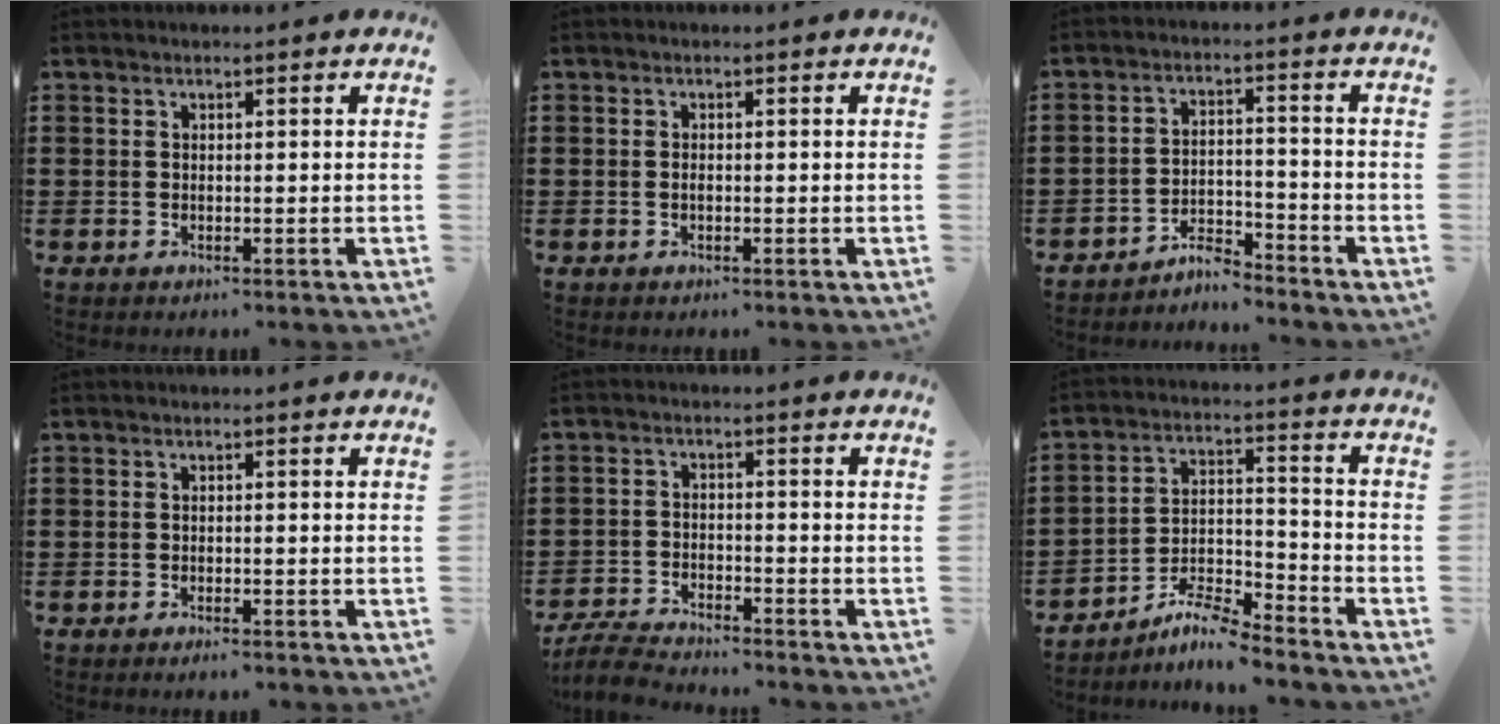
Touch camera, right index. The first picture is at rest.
{"total": 0.6, "force": [-0.2, 0.2, 0.5], "torque": [-0.012, -0.004, -0.003]}
{"total": 4.2, "force": [-4.1, 0.6, 0.8], "torque": [-0.017, 0.010, -0.084]}
{"total": 0.8, "force": [-0.8, 0.1, 0.3], "torque": [-0.008, -0.003, -0.015]}
{"total": 4.7, "force": [-4.6, 0.5, 1.0], "torque": [-0.036, -0.001, -0.097]}
{"total": 7.1, "force": [-6.4, 1.0, 2.7], "torque": [-0.056, 0.008, -0.123]}